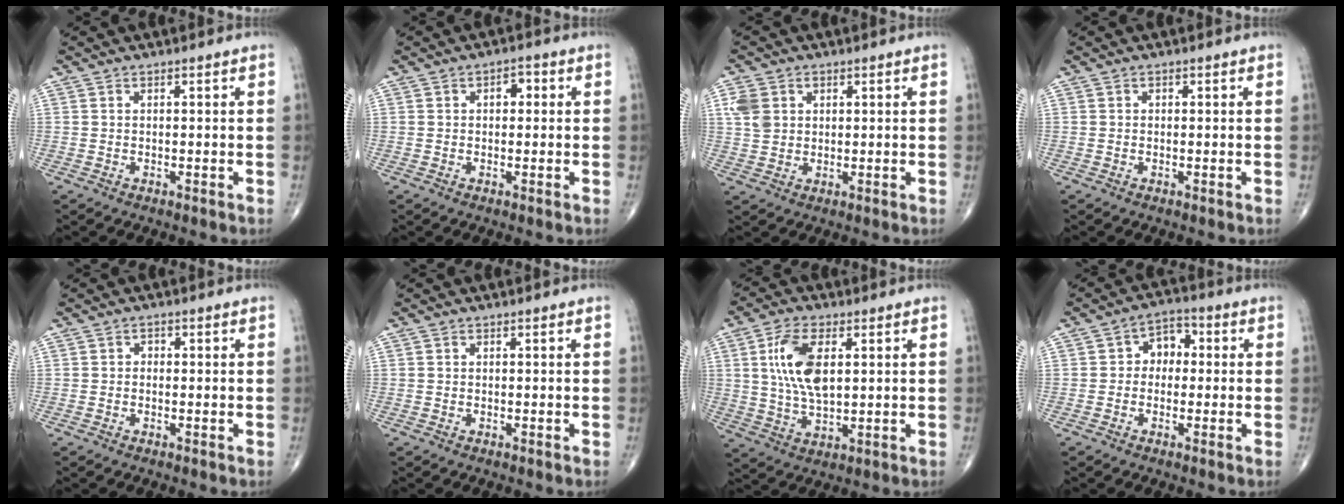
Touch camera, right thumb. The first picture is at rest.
{"total": 2.7, "force": [0.4, 1.8, 1.9], "torque": [-0.013, 0.009, 0.000]}
{"total": 5.1, "force": [1.5, 4.0, 2.7], "torque": [-0.041, 0.001, 0.031]}
{"total": 0.0}
{"total": 0.9, "force": [-0.2, 0.8, 0.5], "torque": [0.003, 0.004, -0.010]}
{"total": 0.0}
{"total": 11.0, "force": [2.6, 5.5, 9.2], "torque": [-0.177, -0.007, 0.052]}
{"total": 5.5, "force": [0.2, 4.2, 3.5], "torque": [-0.023, 0.022, -0.010]}